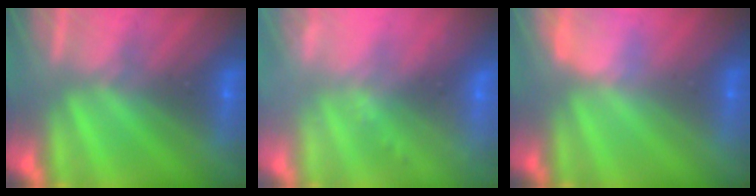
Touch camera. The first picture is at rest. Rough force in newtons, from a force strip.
{"total": 2.4}
{"total": 2.9}